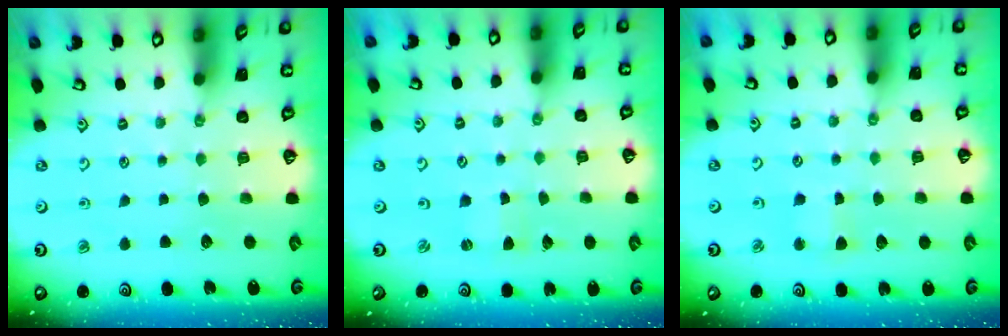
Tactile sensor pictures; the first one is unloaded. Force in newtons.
{"total": 1.4, "press": 1.4, "slide": 0.2}
{"total": 2.7, "press": 2.6, "slide": 0.3}